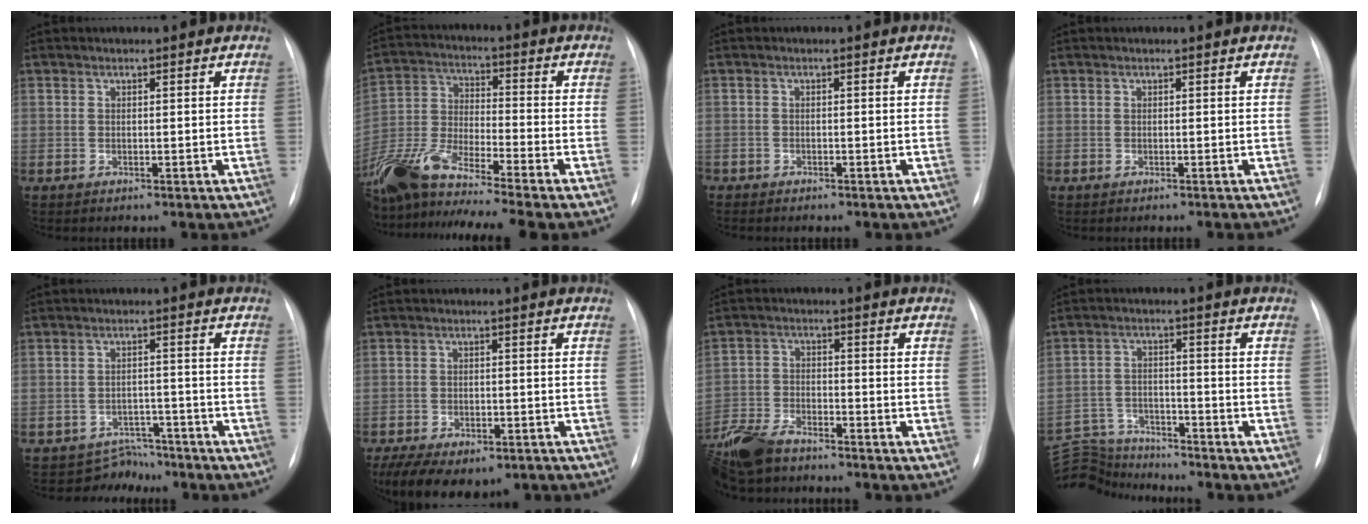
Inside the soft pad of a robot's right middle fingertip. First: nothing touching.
{"total": 16.5, "force": [-13.8, -0.4, 9.0], "torque": [-0.204, -0.023, -0.258]}
{"total": 1.0, "force": [-0.9, 0.4, 0.2], "torque": [-0.006, 0.000, -0.014]}
{"total": 1.1, "force": [-1.1, 0.1, 0.3], "torque": [-0.004, -0.002, -0.012]}
{"total": 4.4, "force": [-3.9, 1.8, -1.1], "torque": [0.016, 0.023, -0.056]}
{"total": 13.5, "force": [-9.0, 7.1, 7.2], "torque": [-0.135, -0.003, -0.122]}
{"total": 10.7, "force": [-8.7, 3.6, 5.0], "torque": [-0.105, -0.022, -0.162]}
{"total": 9.6, "force": [-9.6, 0.9, 0.3], "torque": [-0.012, 0.014, -0.168]}